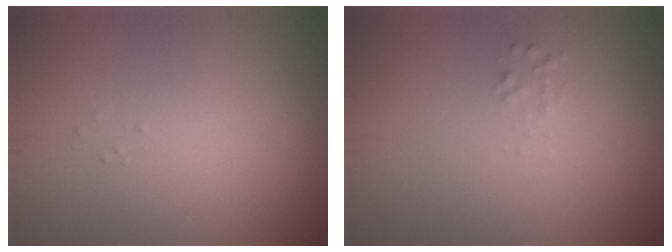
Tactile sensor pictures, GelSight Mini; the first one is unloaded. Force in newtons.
{"total": 0.7, "press": 0.7, "slide": 0.0}